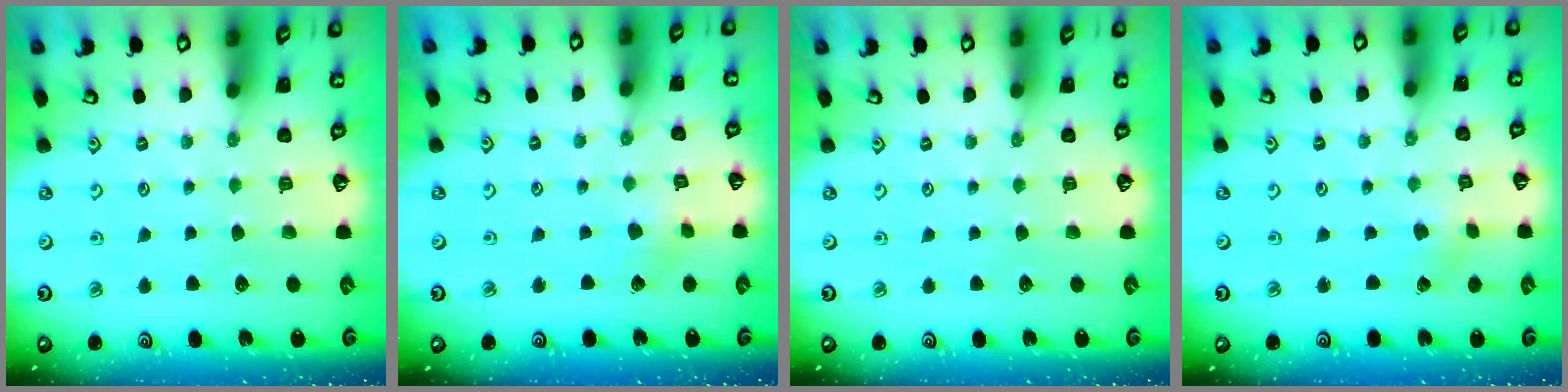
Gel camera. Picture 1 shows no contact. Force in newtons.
{"total": 2.9, "press": 2.9, "slide": 0.3}
{"total": 0.0}
{"total": 0.0}